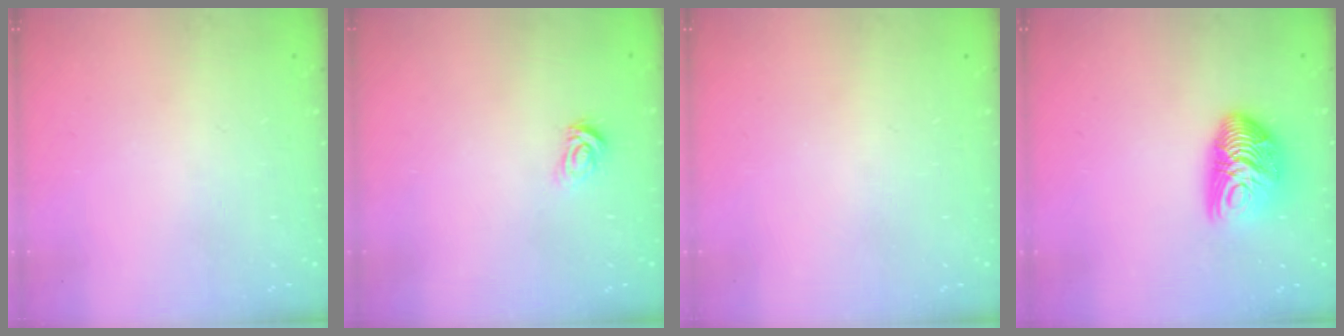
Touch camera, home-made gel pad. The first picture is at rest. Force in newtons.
{"total": 2.6, "press": 2.6, "slide": 0.3}
{"total": 0.0}
{"total": 11.1, "press": 11.1, "slide": 0.6}